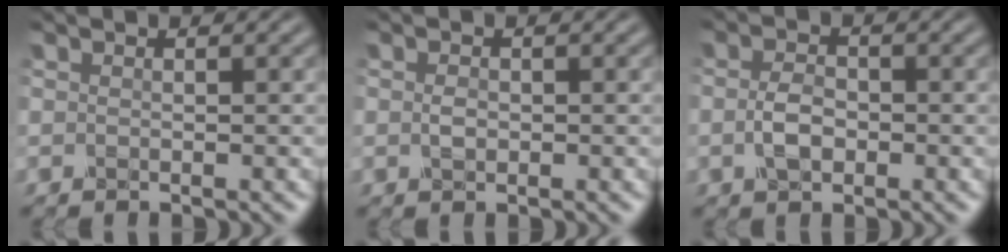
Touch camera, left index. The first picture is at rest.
{"total": 1.2, "force": [0.0, 0.8, 0.9], "torque": [-0.019, -0.002, -0.001]}
{"total": 2.6, "force": [-0.5, 1.6, 2.0], "torque": [-0.043, 0.000, -0.013]}